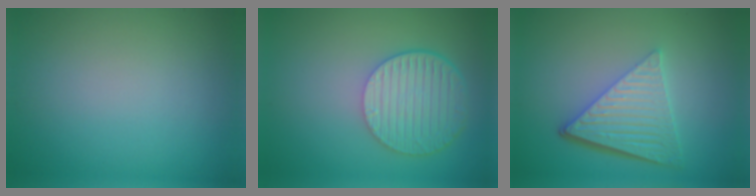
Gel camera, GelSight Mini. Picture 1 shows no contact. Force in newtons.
{"total": 6.1, "press": 4.5, "slide": 4.2}
{"total": 6.4, "press": 4.3, "slide": 4.7}